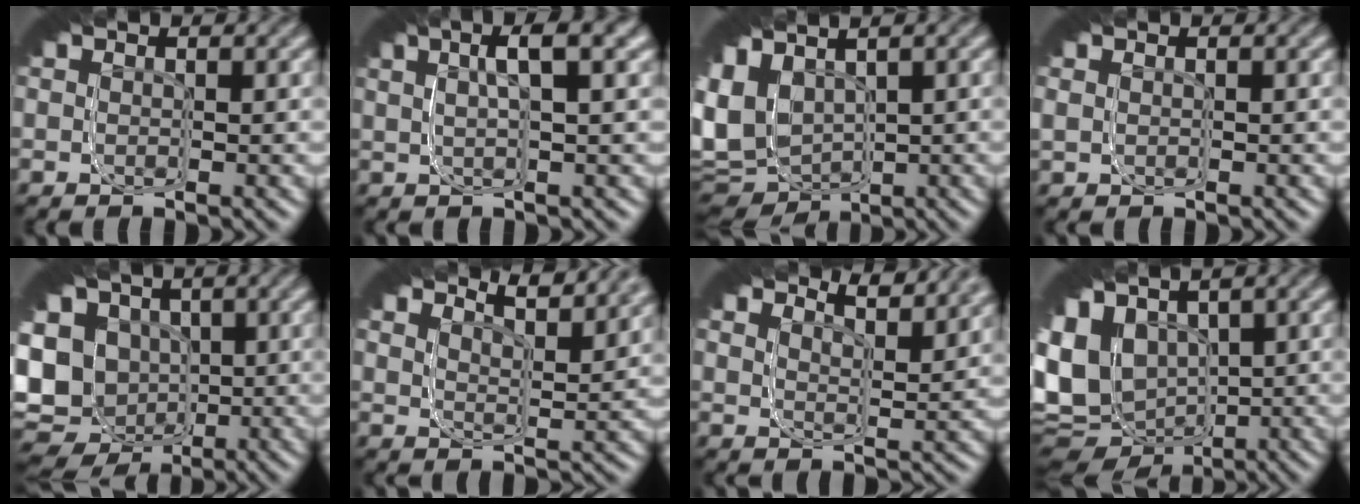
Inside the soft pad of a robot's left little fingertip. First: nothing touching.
{"total": 1.7, "force": [1.2, -1.0, 0.7], "torque": [-0.032, 0.025, 0.009]}
{"total": 9.5, "force": [-1.4, 7.2, 6.1], "torque": [-0.110, -0.020, -0.022]}
{"total": 1.3, "force": [-0.2, 1.2, 0.5], "torque": [-0.014, -0.007, -0.001]}
{"total": 12.5, "force": [-1.6, 10.1, 7.2], "torque": [-0.129, -0.022, -0.031]}
{"total": 4.8, "force": [4.7, 0.6, 1.1], "torque": [-0.044, 0.038, 0.057]}
{"total": 4.5, "force": [4.4, 0.4, 0.7], "torque": [-0.035, 0.035, 0.056]}
{"total": 11.4, "force": [-1.9, 8.6, 7.2], "torque": [-0.132, -0.022, -0.033]}